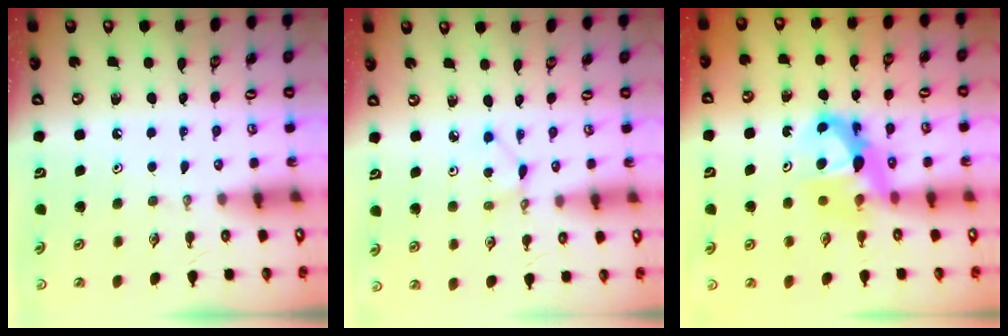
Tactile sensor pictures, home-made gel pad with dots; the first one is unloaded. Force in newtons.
{"total": 2.8, "press": 2.8, "slide": 0.3}
{"total": 7.9, "press": 7.9, "slide": 0.5}